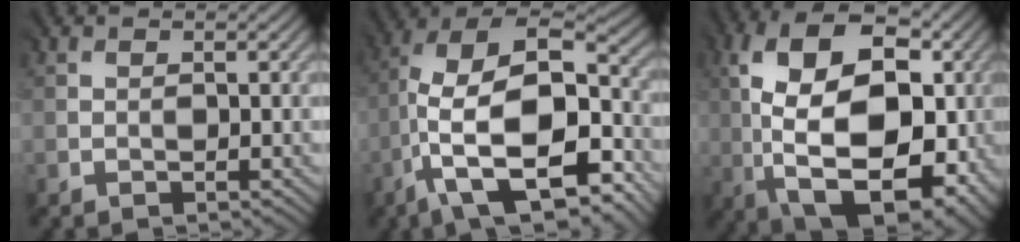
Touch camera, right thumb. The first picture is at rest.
{"total": 16.8, "force": [-6.4, 8.0, 13.3], "torque": [-0.223, -0.007, -0.098]}
{"total": 18.3, "force": [-0.6, 10.3, 15.1], "torque": [-0.245, 0.021, -0.014]}